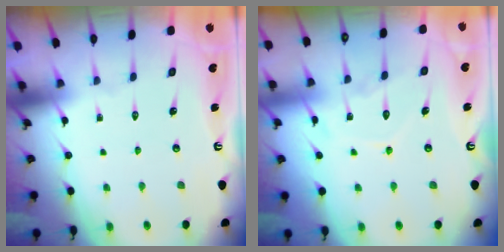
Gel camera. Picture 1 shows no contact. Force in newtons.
{"total": 9.4, "press": 9.4, "slide": 0.9}